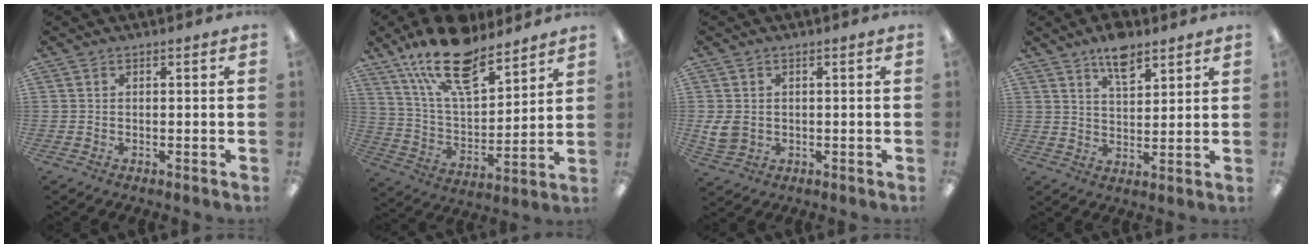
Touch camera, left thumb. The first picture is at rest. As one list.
[{"total": 20.0, "force": [14.7, 7.9, 11.0], "torque": [-0.204, -0.077, 0.257]}, {"total": 4.6, "force": [0.6, 3.7, 2.8], "torque": [-0.057, 0.000, 0.011]}, {"total": 7.8, "force": [5.7, 3.2, 4.3], "torque": [-0.066, -0.029, 0.099]}]